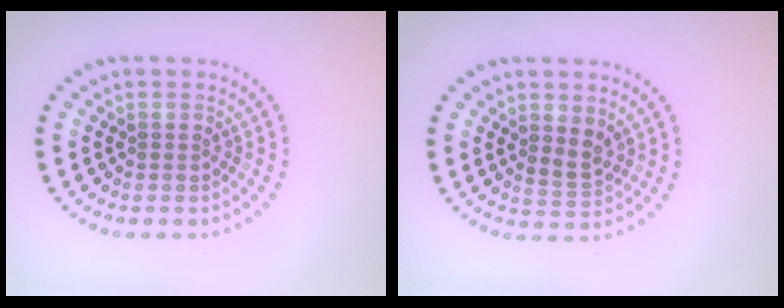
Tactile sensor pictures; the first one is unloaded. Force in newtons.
{"total": 1.9, "press": 1.6, "slide": 1.0}